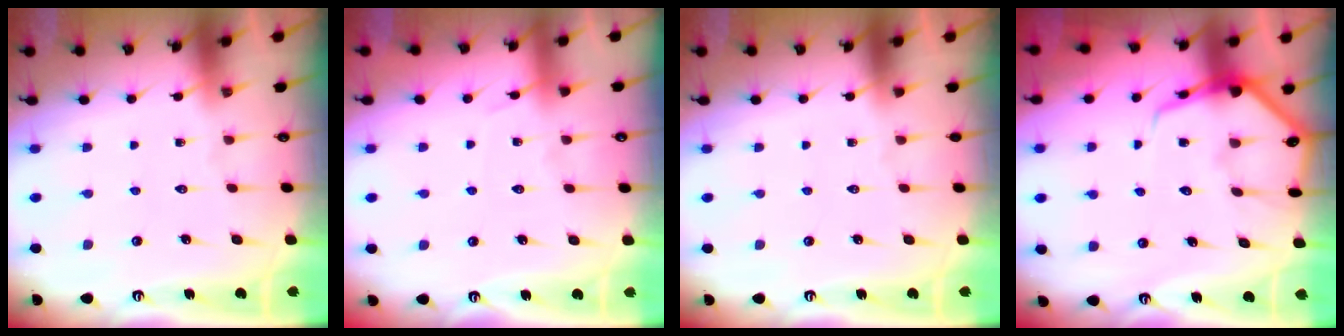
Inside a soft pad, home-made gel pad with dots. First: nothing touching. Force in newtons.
{"total": 4.8, "press": 4.8, "slide": 0.6}
{"total": 0.0}
{"total": 6.6, "press": 6.5, "slide": 0.7}